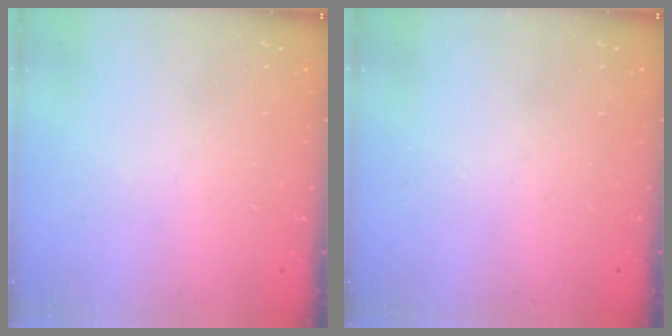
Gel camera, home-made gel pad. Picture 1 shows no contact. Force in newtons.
{"total": 0.0}